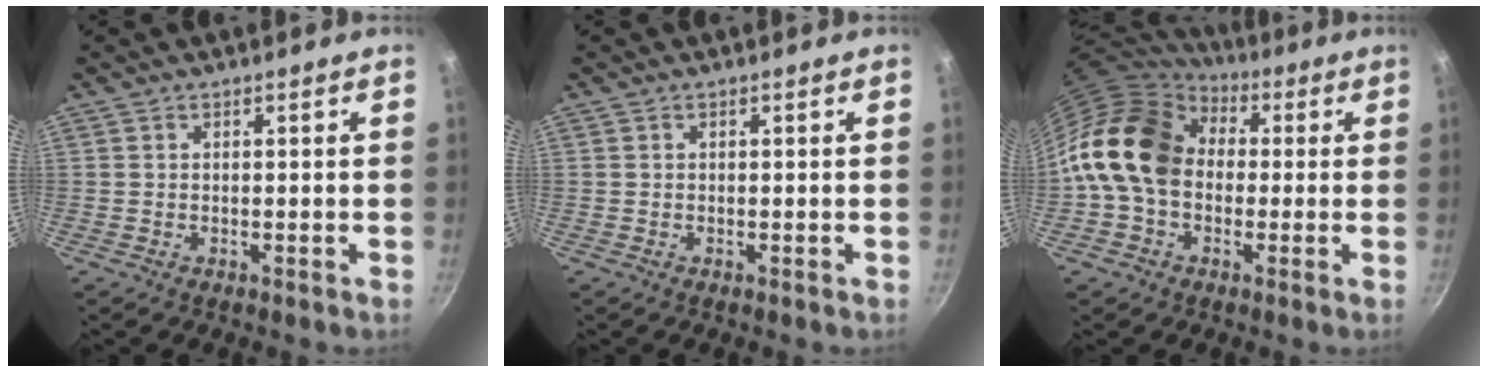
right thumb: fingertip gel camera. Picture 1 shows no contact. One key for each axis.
{"total": 0.0}
{"total": 17.8, "fx": 1.2, "fy": 13.5, "fz": 11.6, "tx": -0.191, "ty": 0.039, "tz": 0.005}